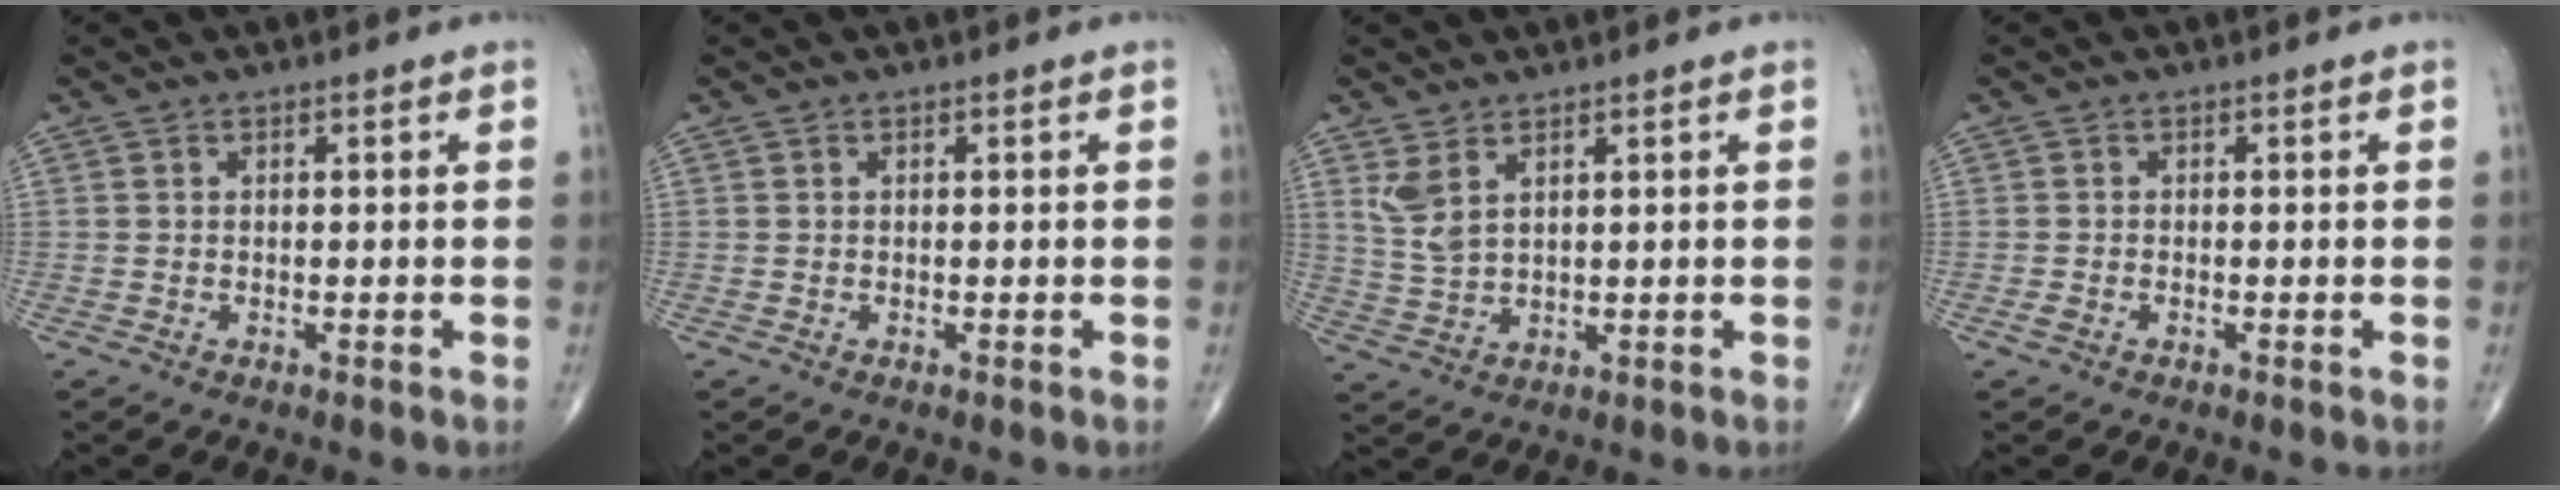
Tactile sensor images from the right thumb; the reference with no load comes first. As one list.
[{"total": 0.0}, {"total": 4.9, "force": [2.7, 2.0, 3.5], "torque": [-0.076, -0.012, 0.067]}, {"total": 0.9, "force": [-0.5, 0.5, 0.6], "torque": [-0.020, 0.002, -0.010]}]